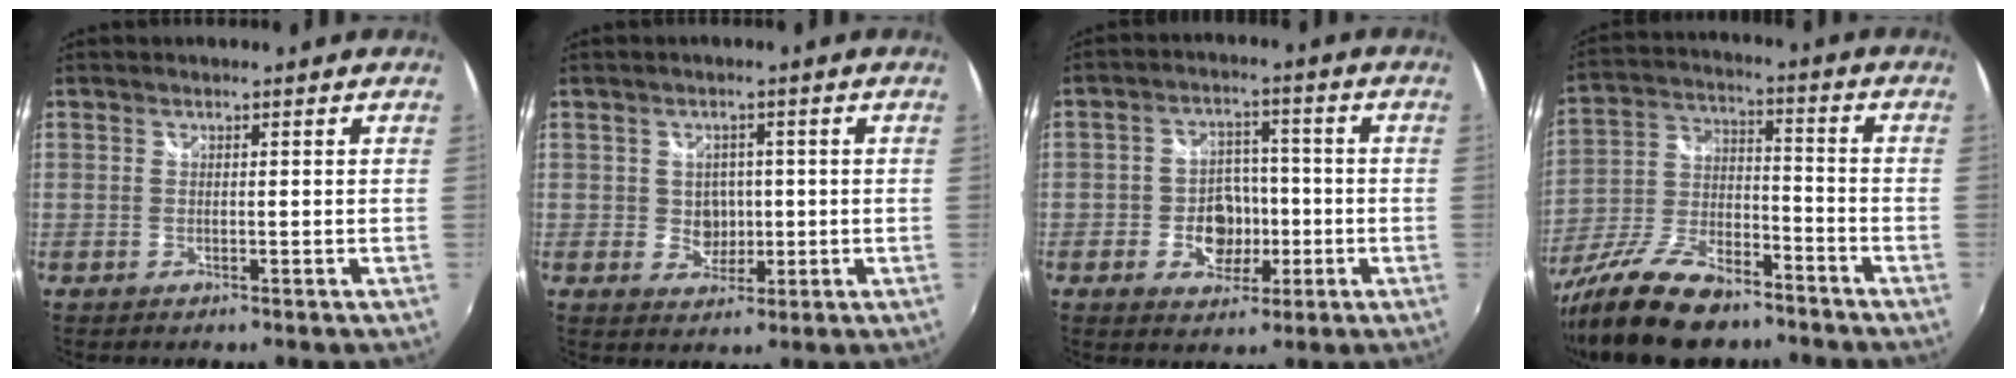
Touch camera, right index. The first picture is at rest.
{"total": 3.9, "force": [0.0, 3.6, 1.4], "torque": [-0.024, 0.005, 0.003]}
{"total": 7.7, "force": [-2.3, 6.1, 4.1], "torque": [-0.086, 0.012, -0.031]}
{"total": 18.5, "force": [-13.3, 7.3, 10.5], "torque": [-0.221, -0.021, -0.235]}